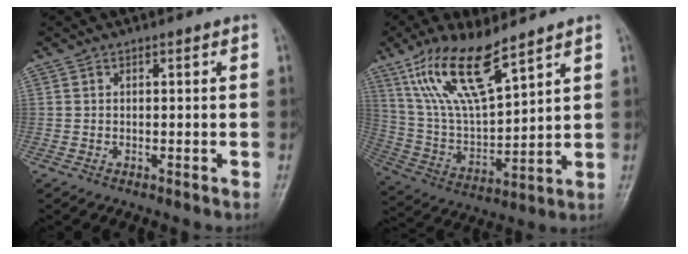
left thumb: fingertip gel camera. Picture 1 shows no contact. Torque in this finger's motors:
{"motor_torque": [0.55, 0.58, 1.46, -1.31, 0.40]}